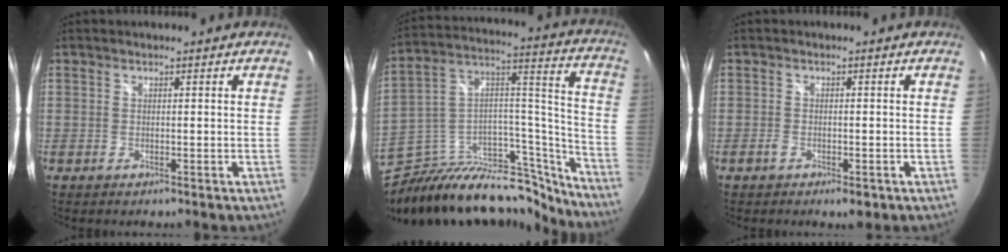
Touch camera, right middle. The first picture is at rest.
{"total": 30.9, "force": [-27.5, 8.3, 11.4], "torque": [-0.143, 0.032, -0.420]}
{"total": 3.1, "force": [-1.9, 1.5, 1.9], "torque": [-0.040, -0.004, -0.033]}